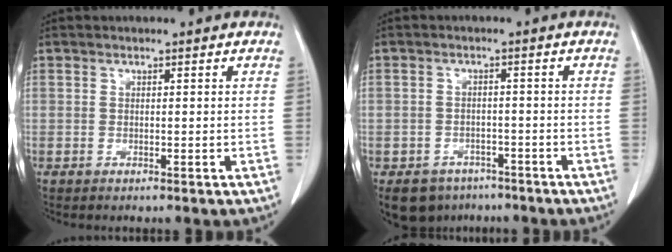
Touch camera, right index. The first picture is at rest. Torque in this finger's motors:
{"motor_torque": [-0.15, -0.19, -0.51, -0.10]}